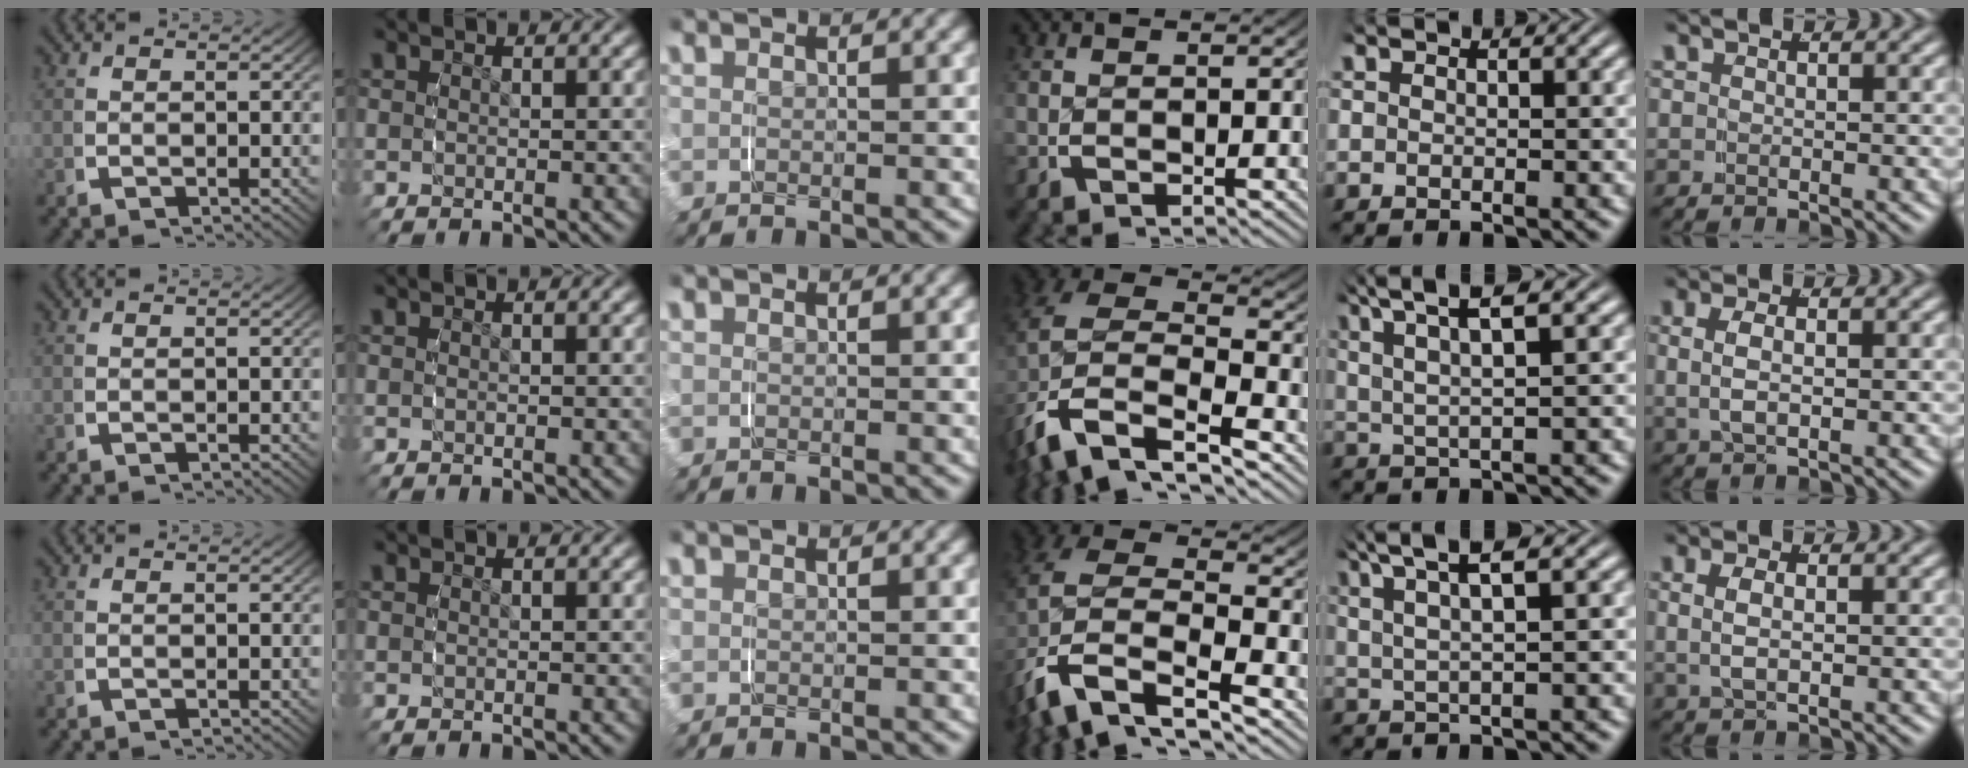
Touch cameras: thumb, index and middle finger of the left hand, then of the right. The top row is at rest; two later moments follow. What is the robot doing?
{"motion": "grasp_and_lifting", "object": "shirt"}